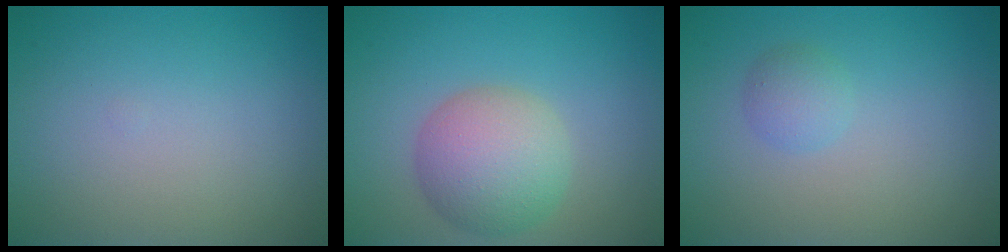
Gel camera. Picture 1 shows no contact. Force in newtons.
{"total": 5.5, "press": 5.5, "slide": 0.1}
{"total": 1.5, "press": 1.5, "slide": 0.0}